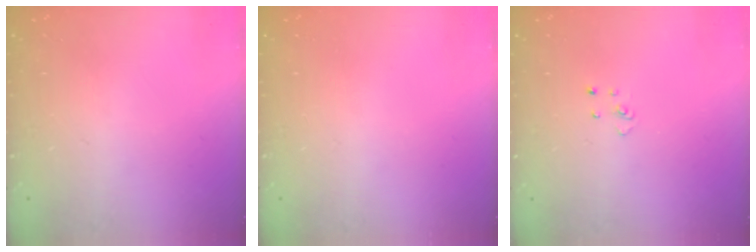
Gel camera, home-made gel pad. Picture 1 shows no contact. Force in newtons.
{"total": 0.0}
{"total": 2.7, "press": 2.7, "slide": 0.3}